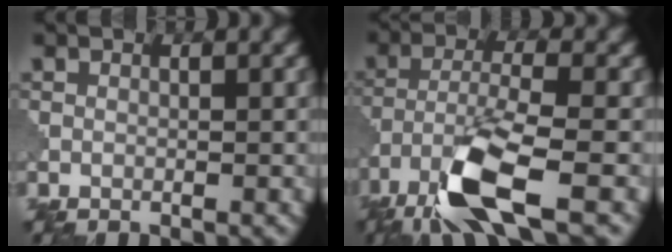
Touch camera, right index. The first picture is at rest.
{"total": 8.7, "force": [-5.0, 2.2, 6.8], "torque": [-0.133, -0.003, -0.102]}